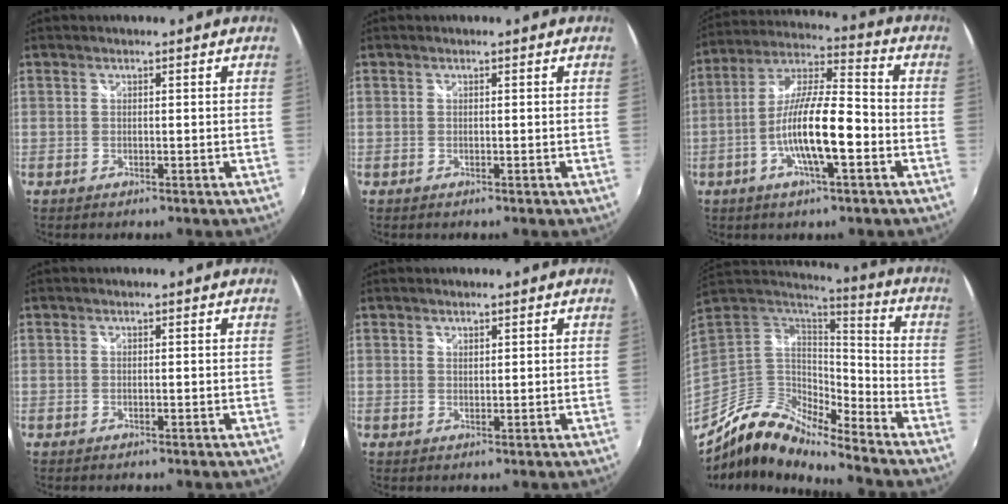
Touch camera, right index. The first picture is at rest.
{"total": 0.0}
{"total": 13.7, "force": [-4.5, 2.7, 12.6], "torque": [-0.244, -0.002, -0.084]}
{"total": 0.0}
{"total": 1.0, "force": [0.8, 0.4, 0.2], "torque": [-0.002, 0.001, 0.014]}
{"total": 12.4, "force": [-10.1, 3.2, 6.4], "torque": [-0.123, 0.003, -0.204]}